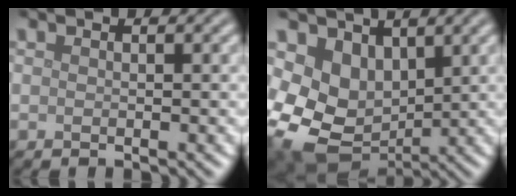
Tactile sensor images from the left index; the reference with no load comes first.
{"total": 7.8, "force": [0.8, 6.3, 4.7], "torque": [-0.099, -0.026, 0.023]}